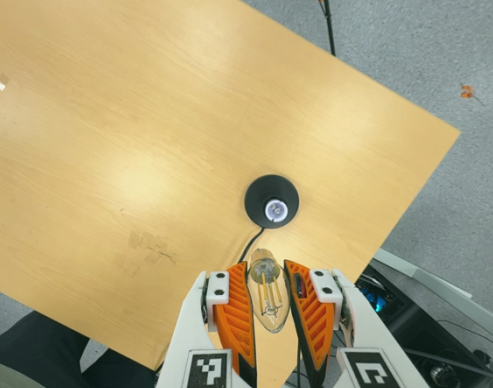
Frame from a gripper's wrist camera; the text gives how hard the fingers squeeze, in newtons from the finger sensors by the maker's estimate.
{"total": 19.8, "left": 22.1, "right": 17.5}